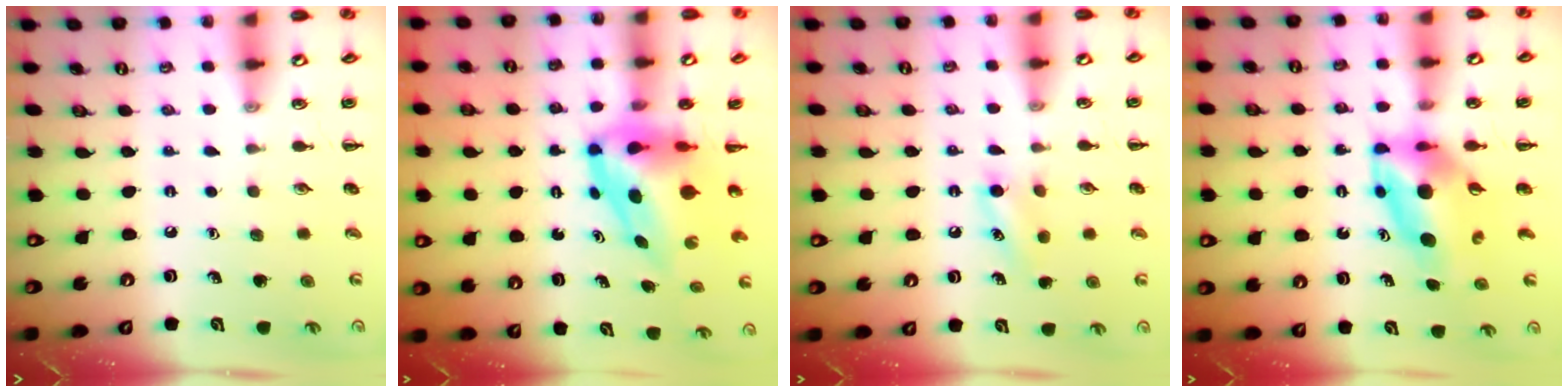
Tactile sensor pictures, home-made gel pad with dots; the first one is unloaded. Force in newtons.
{"total": 7.5, "press": 7.2, "slide": 2.2}
{"total": 4.9, "press": 4.7, "slide": 1.4}
{"total": 7.2, "press": 6.9, "slide": 2.0}